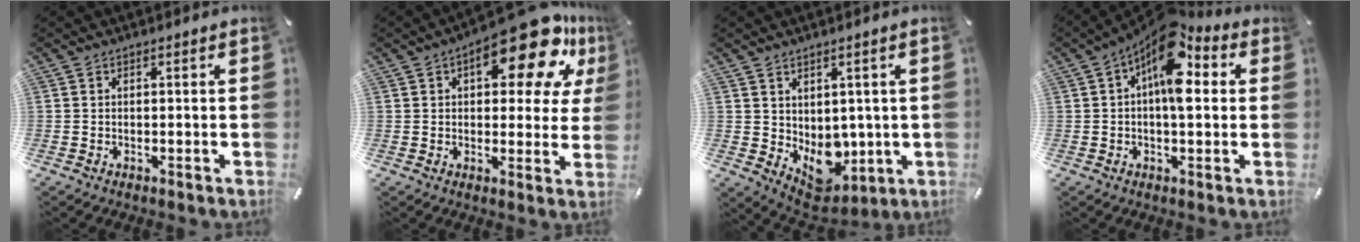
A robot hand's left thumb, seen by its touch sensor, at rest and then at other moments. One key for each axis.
{"total": 18.3, "fx": 9.5, "fy": 7.6, "fz": 13.7, "tx": -0.178, "ty": -0.052, "tz": 0.150}
{"total": 8.9, "fx": -1.2, "fy": 7.5, "fz": 4.6, "tx": -0.043, "ty": -0.025, "tz": -0.012}
{"total": 12.8, "fx": 4.3, "fy": 6.1, "fz": 10.4, "tx": -0.148, "ty": -0.032, "tz": 0.075}